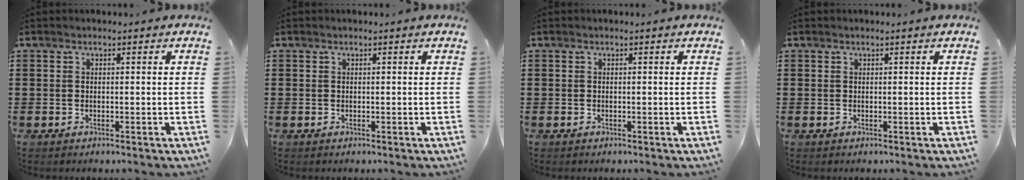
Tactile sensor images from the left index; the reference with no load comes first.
{"total": 0.0}
{"total": 0.0}
{"total": 0.0}